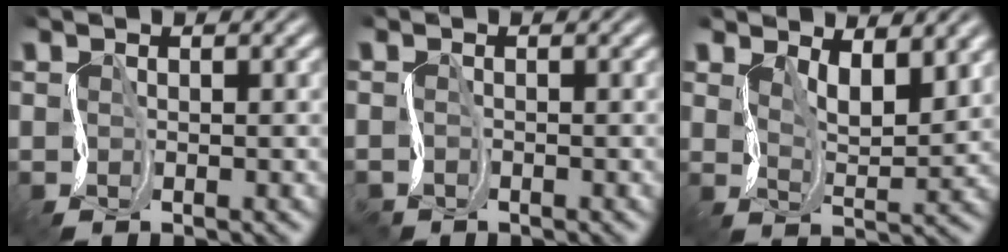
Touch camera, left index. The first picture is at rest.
{"total": 1.3, "force": [-1.1, 0.7, -0.2], "torque": [0.001, -0.012, -0.026]}
{"total": 4.4, "force": [2.1, 1.8, 3.4], "torque": [-0.065, -0.014, 0.036]}